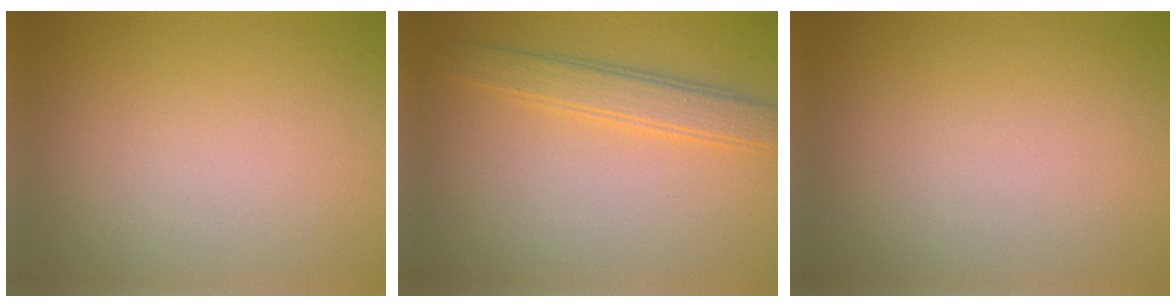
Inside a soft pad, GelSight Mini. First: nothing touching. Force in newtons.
{"total": 4.4, "press": 4.4, "slide": 0.2}
{"total": 0.0}